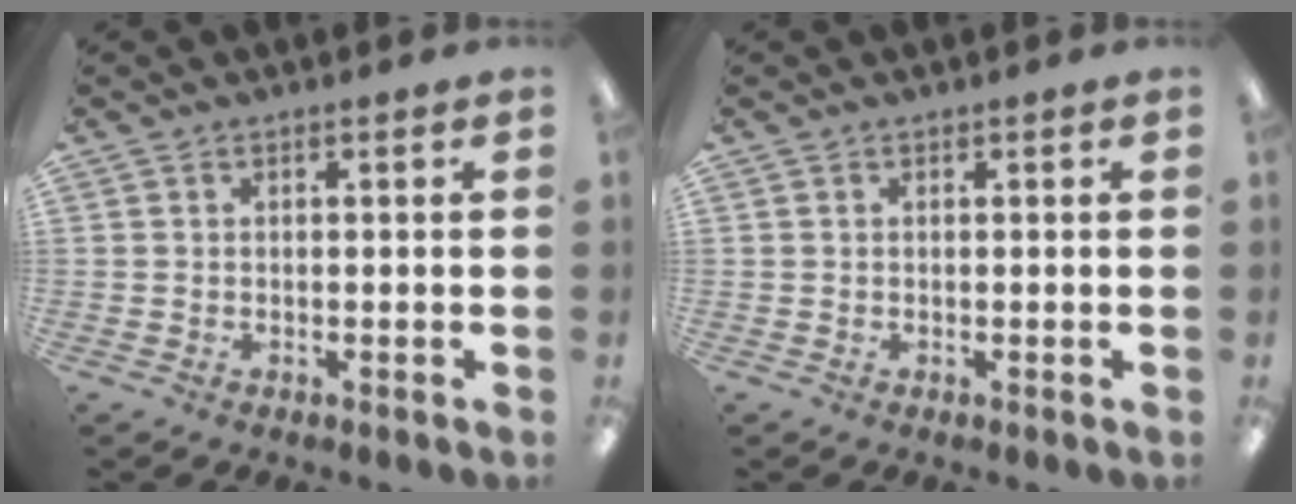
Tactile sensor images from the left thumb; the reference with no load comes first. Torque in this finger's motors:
{"motor_torque": [0.00, 0.00, -0.01, -0.01, 0.00]}